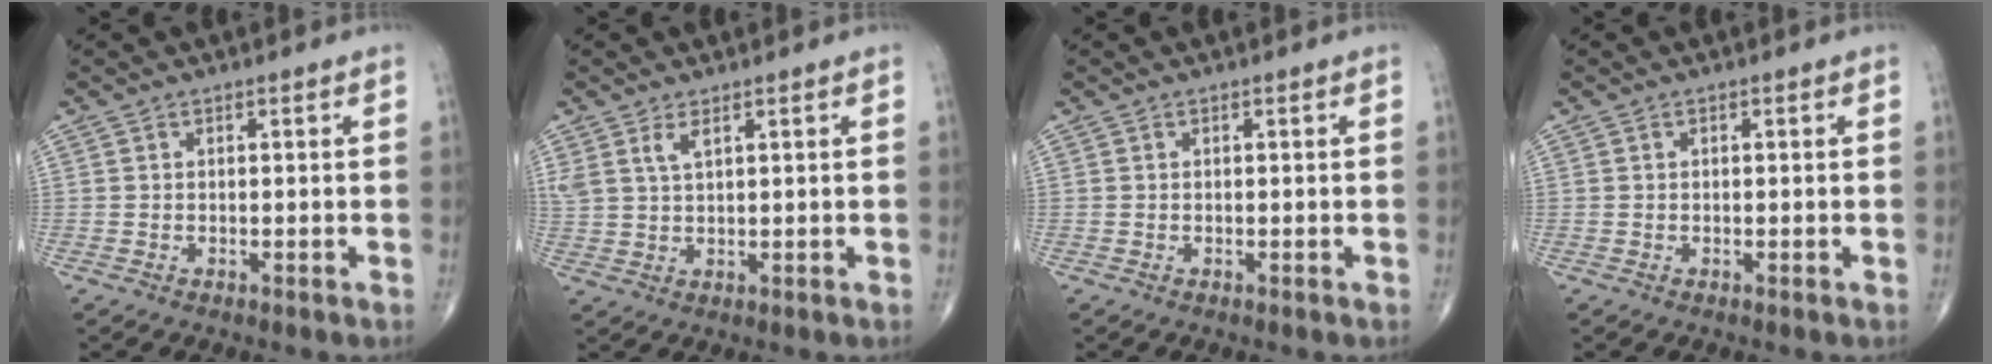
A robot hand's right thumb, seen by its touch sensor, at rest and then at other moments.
{"total": 3.3, "force": [1.9, 1.3, 2.4], "torque": [-0.053, -0.003, 0.045]}
{"total": 0.0}
{"total": 0.0}